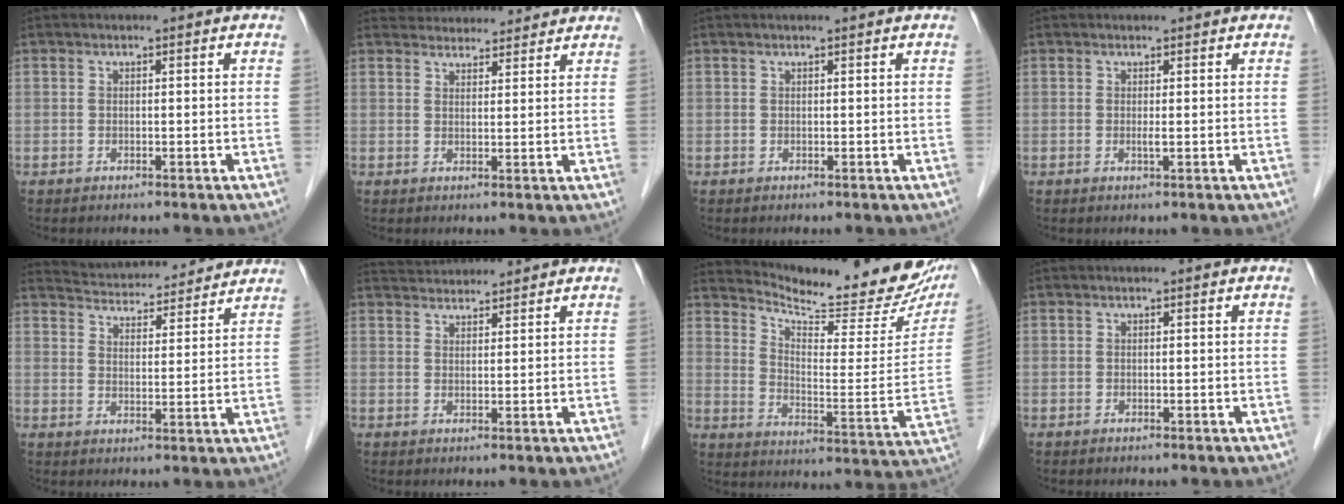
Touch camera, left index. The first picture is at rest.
{"total": 9.7, "force": [9.2, 2.6, 1.4], "torque": [-0.003, 0.027, 0.123]}
{"total": 1.3, "force": [1.1, 0.4, 0.7], "torque": [-0.002, 0.009, 0.016]}
{"total": 1.1, "force": [0.5, 0.4, 0.9], "torque": [-0.017, 0.000, 0.006]}
{"total": 14.8, "force": [14.1, 2.7, 3.4], "torque": [-0.044, 0.017, 0.199]}
{"total": 6.1, "force": [5.9, 1.2, 1.1], "torque": [-0.014, 0.030, 0.097]}
{"total": 21.4, "force": [20.0, 3.2, 6.8], "torque": [-0.102, -0.079, 0.264]}
{"total": 0.0}